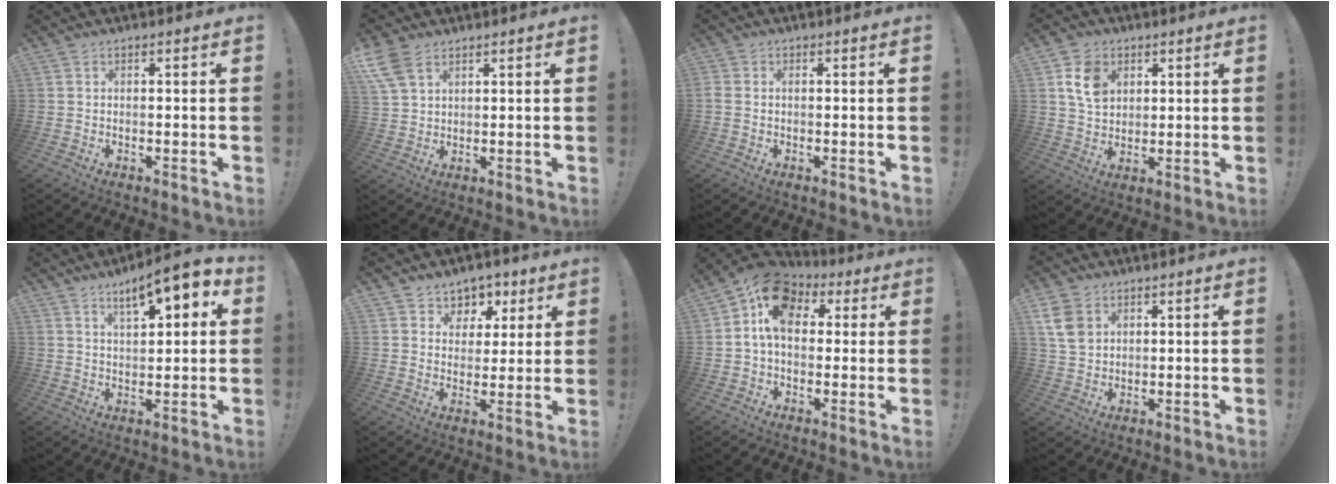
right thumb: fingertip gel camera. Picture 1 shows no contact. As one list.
[{"total": 7.4, "force": [4.4, 4.1, 4.2], "torque": [-0.087, -0.013, 0.089]}, {"total": 0.9, "force": [0.1, 0.7, 0.6], "torque": [-0.017, 0.004, 0.002]}, {"total": 9.6, "force": [3.5, 7.3, 5.2], "torque": [-0.081, 0.002, 0.071]}, {"total": 9.3, "force": [5.5, 2.6, 7.0], "torque": [-0.098, -0.038, 0.091]}, {"total": 6.8, "force": [3.8, 5.7, 0.5], "torque": [0.005, -0.032, 0.075]}, {"total": 13.0, "force": [4.4, 8.9, 8.5], "torque": [-0.133, -0.005, 0.088]}, {"total": 8.4, "force": [3.7, 6.2, 4.3], "torque": [-0.078, -0.005, 0.076]}]